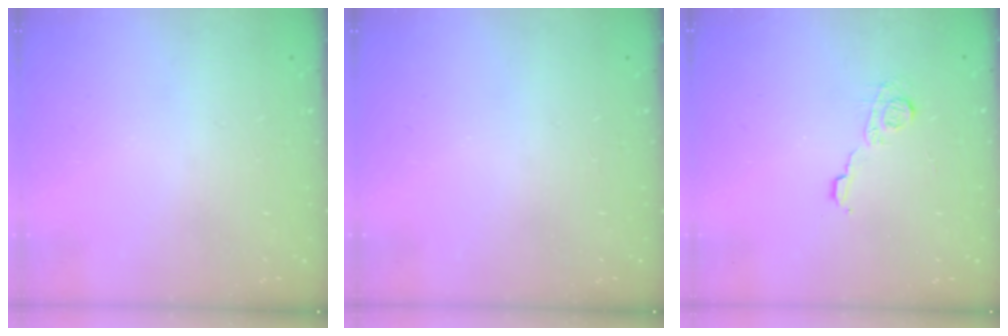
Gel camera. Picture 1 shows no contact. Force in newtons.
{"total": 0.0}
{"total": 7.3, "press": 7.2, "slide": 0.4}